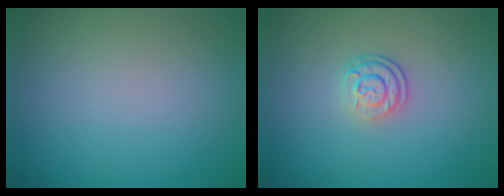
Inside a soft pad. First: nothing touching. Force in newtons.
{"total": 2.5, "press": 1.9, "slide": 1.6}